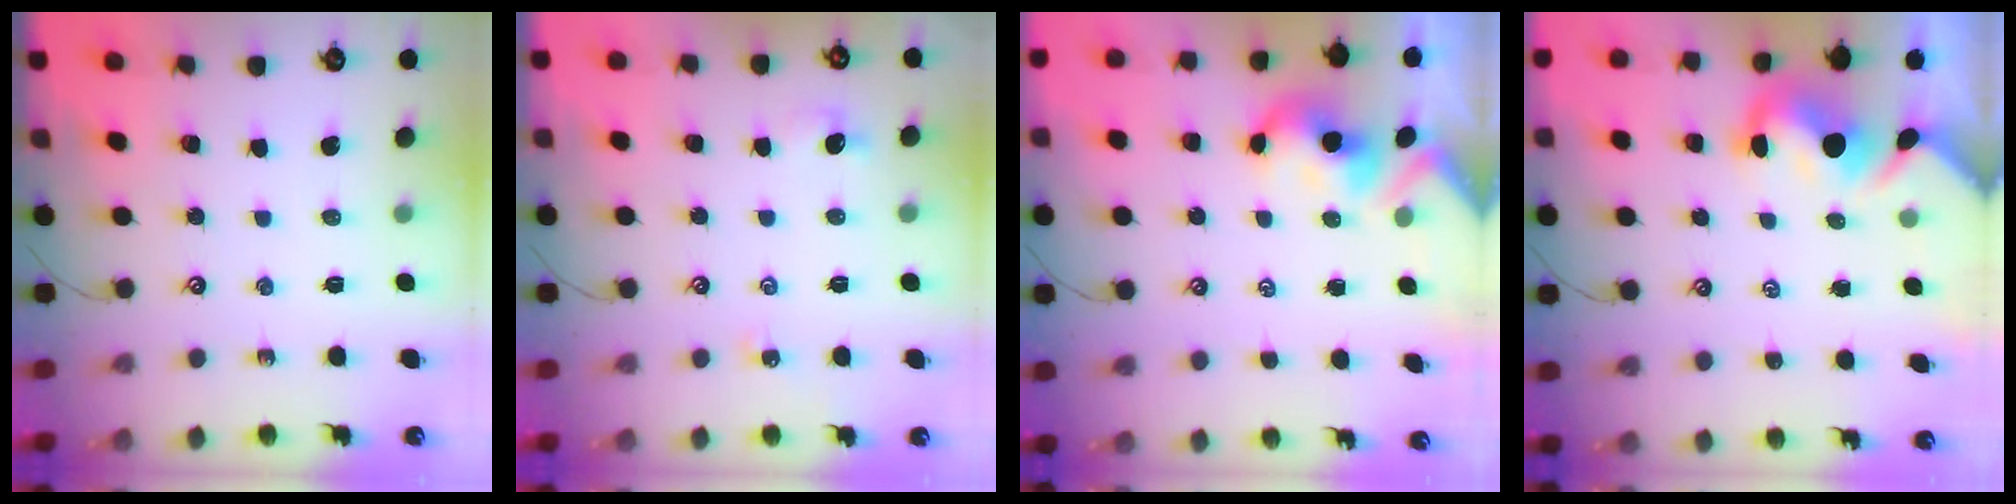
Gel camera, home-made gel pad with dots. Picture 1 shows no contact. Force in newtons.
{"total": 1.7, "press": 1.6, "slide": 0.5}
{"total": 3.1, "press": 3.1, "slide": 0.4}
{"total": 3.6, "press": 3.5, "slide": 0.8}